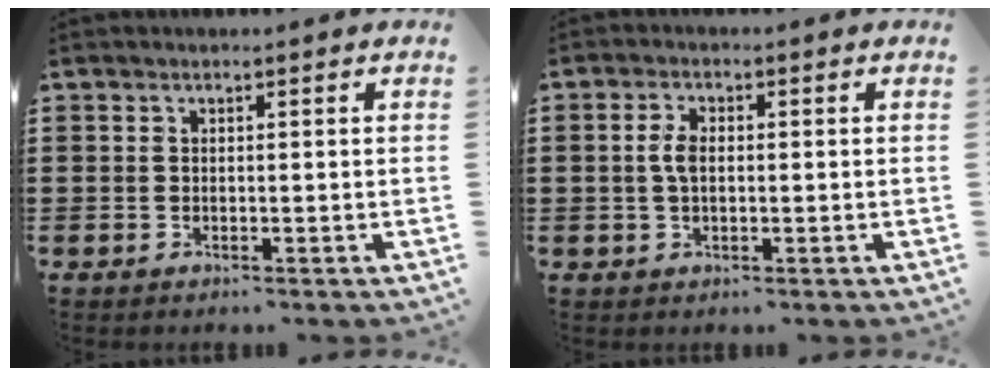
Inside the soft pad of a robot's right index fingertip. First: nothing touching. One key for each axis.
{"total": 3.3, "fx": 0.2, "fy": 1.6, "fz": 2.9, "tx": -0.066, "ty": 0.004, "tz": -0.001}